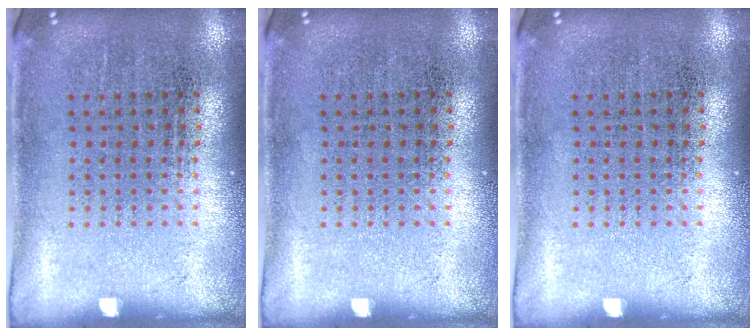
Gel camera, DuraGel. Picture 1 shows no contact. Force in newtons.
{"total": 0.0}
{"total": 0.0}